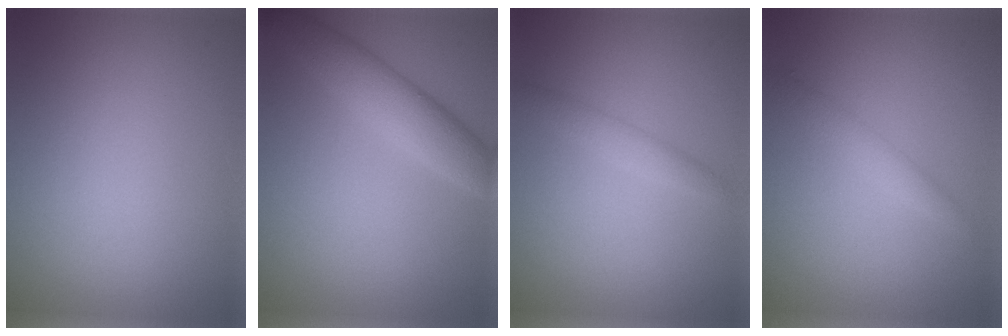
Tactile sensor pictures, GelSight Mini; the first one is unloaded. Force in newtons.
{"total": 4.4, "press": 4.4, "slide": 0.2}
{"total": 1.7, "press": 1.7, "slide": 0.1}
{"total": 1.7, "press": 1.7, "slide": 0.1}